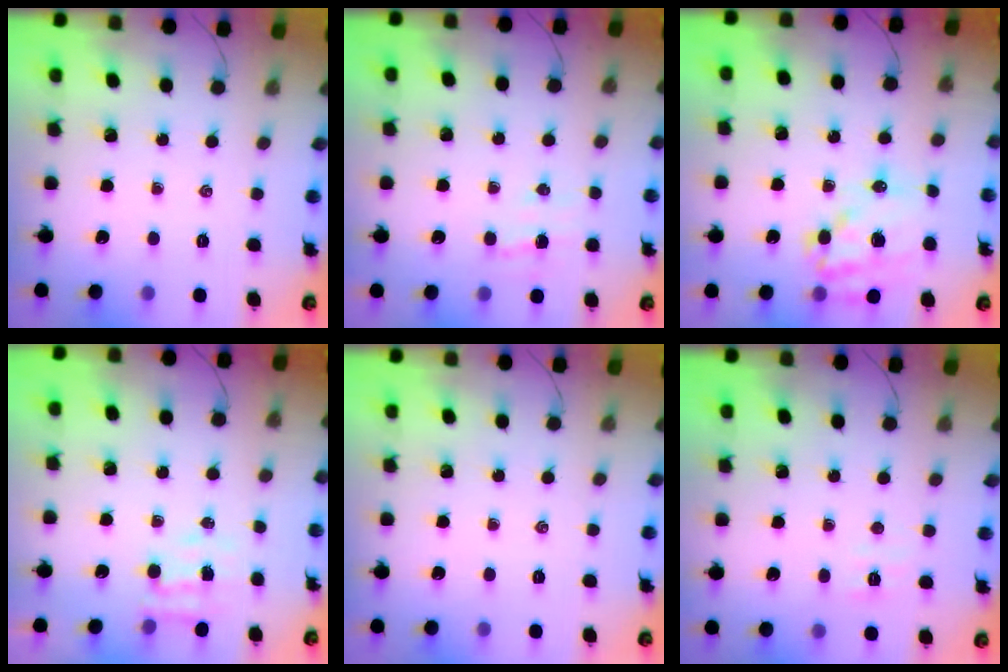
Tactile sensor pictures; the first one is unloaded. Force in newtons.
{"total": 4.3, "press": 4.2, "slide": 1.1}
{"total": 16.8, "press": 16.4, "slide": 3.6}
{"total": 3.7, "press": 3.7, "slide": 0.6}
{"total": 0.0}
{"total": 4.7, "press": 4.7, "slide": 0.7}